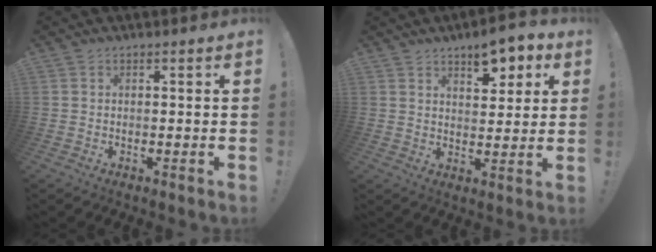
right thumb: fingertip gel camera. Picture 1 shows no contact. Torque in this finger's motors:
{"motor_torque": [0.03, 0.08, 0.45, 0.65, 0.10]}